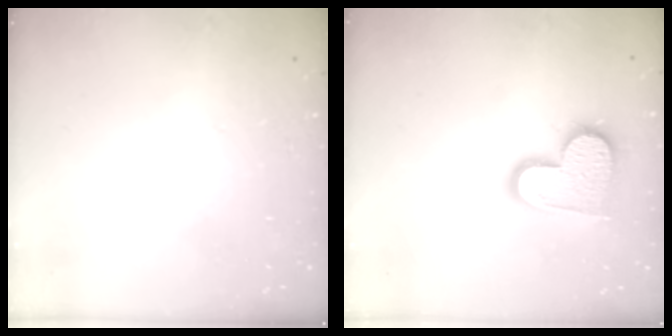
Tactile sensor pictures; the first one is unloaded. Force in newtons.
{"total": 13.8, "press": 13.8, "slide": 1.1}